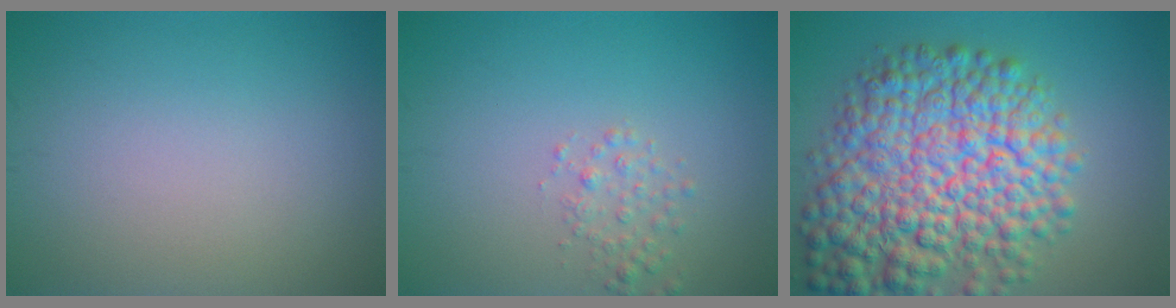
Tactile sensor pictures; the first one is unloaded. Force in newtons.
{"total": 1.5, "press": 1.5, "slide": 0.1}
{"total": 12.3, "press": 12.3, "slide": 0.5}